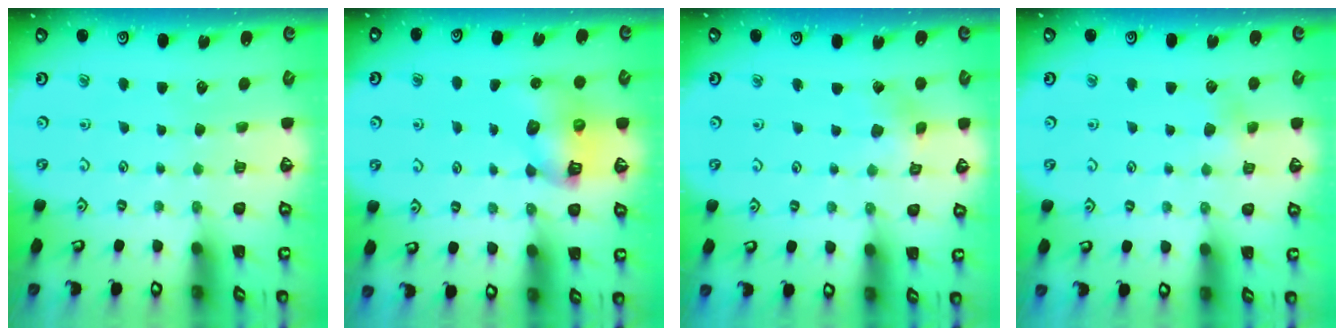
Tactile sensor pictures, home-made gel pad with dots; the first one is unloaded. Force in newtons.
{"total": 8.5, "press": 8.4, "slide": 0.9}
{"total": 2.3, "press": 2.3, "slide": 0.4}
{"total": 2.4, "press": 2.4, "slide": 0.4}